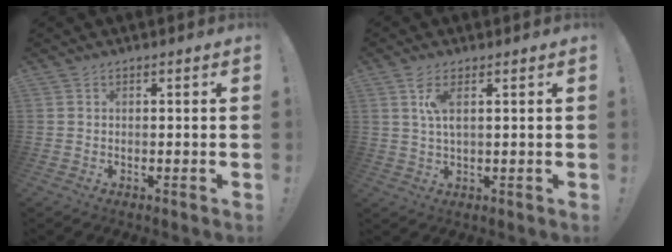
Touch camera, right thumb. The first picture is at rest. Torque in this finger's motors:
{"motor_torque": [0.01, 0.06, 0.26, -0.12, 0.01]}